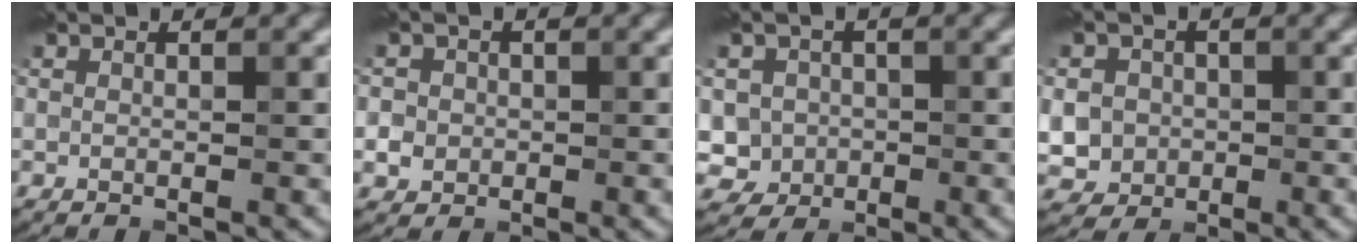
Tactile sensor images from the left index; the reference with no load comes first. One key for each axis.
{"total": 2.5, "fx": 0.0, "fy": 2.4, "fz": 0.7, "tx": 0.003, "ty": 0.005, "tz": -0.006}
{"total": 3.7, "fx": -0.5, "fy": 3.5, "fz": 0.9, "tx": 0.004, "ty": 0.006, "tz": -0.022}
{"total": 5.9, "fx": -0.3, "fy": 5.6, "fz": 1.8, "tx": -0.033, "ty": 0.011, "tz": -0.019}